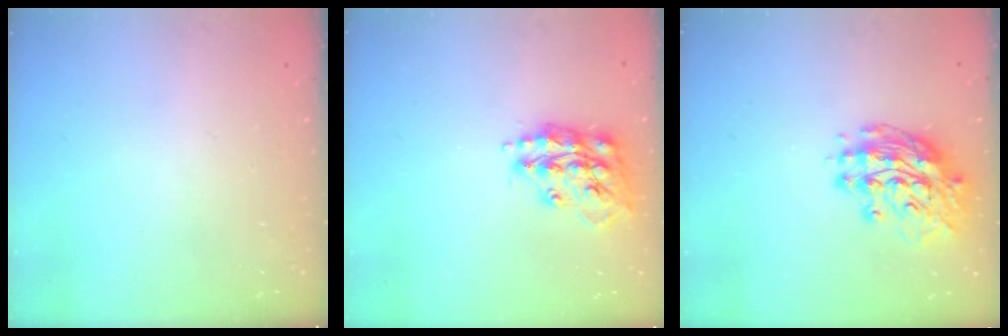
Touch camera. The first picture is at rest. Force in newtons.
{"total": 15.3, "press": 15.2, "slide": 1.4}
{"total": 14.0, "press": 14.0, "slide": 1.3}